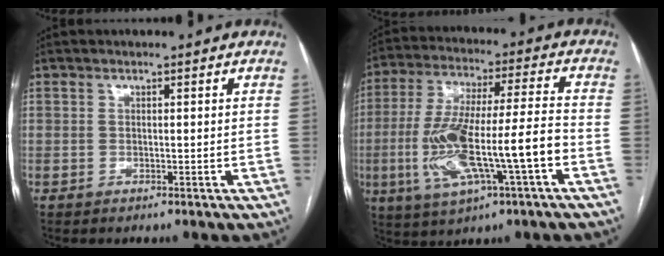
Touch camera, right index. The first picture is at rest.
{"total": 16.5, "force": [-4.7, 1.6, 15.7], "torque": [-0.312, 0.004, -0.078]}